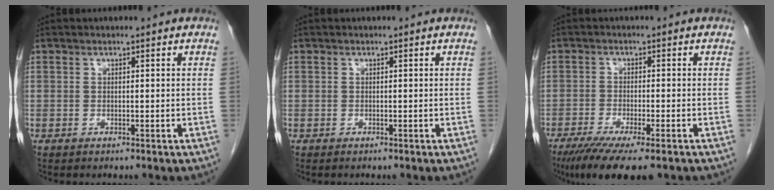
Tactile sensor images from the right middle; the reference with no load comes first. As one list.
[{"total": 0.0}, {"total": 10.6, "force": [-7.7, 1.6, 7.2], "torque": [-0.109, -0.023, -0.119]}]